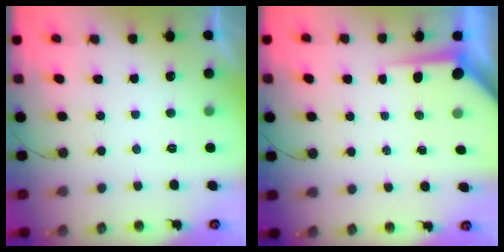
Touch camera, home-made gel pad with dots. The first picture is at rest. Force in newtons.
{"total": 5.0, "press": 5.0, "slide": 0.4}